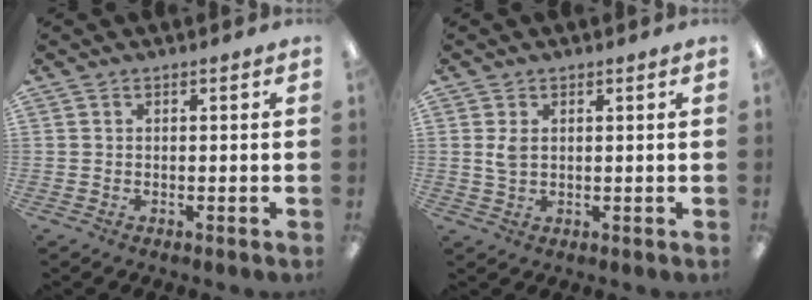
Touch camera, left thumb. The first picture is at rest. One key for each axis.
{"total": 3.1, "fx": 0.8, "fy": 1.9, "fz": 2.2, "tx": -0.055, "ty": 0.000, "tz": 0.012}